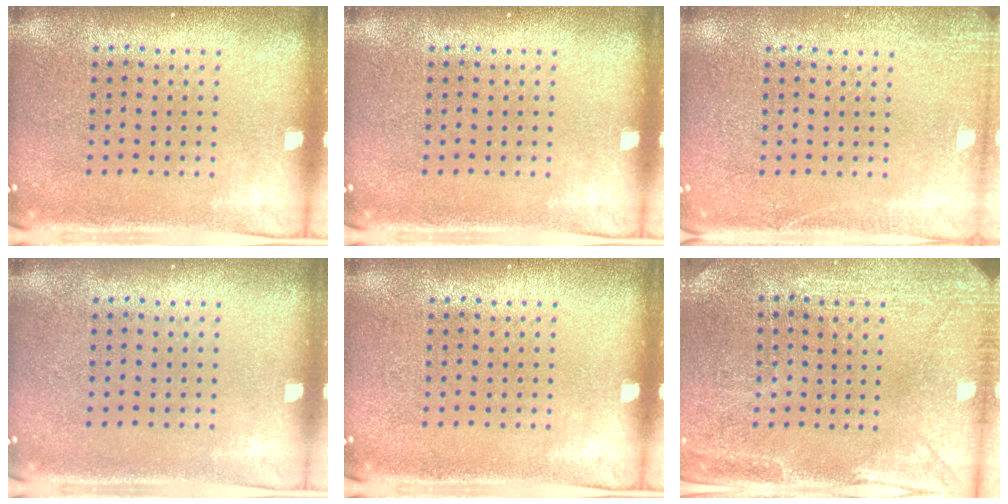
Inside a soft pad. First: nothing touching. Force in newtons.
{"total": 0.0}
{"total": 2.3, "press": 2.3, "slide": 0.4}
{"total": 0.0}
{"total": 0.0}
{"total": 2.9, "press": 2.8, "slide": 0.6}